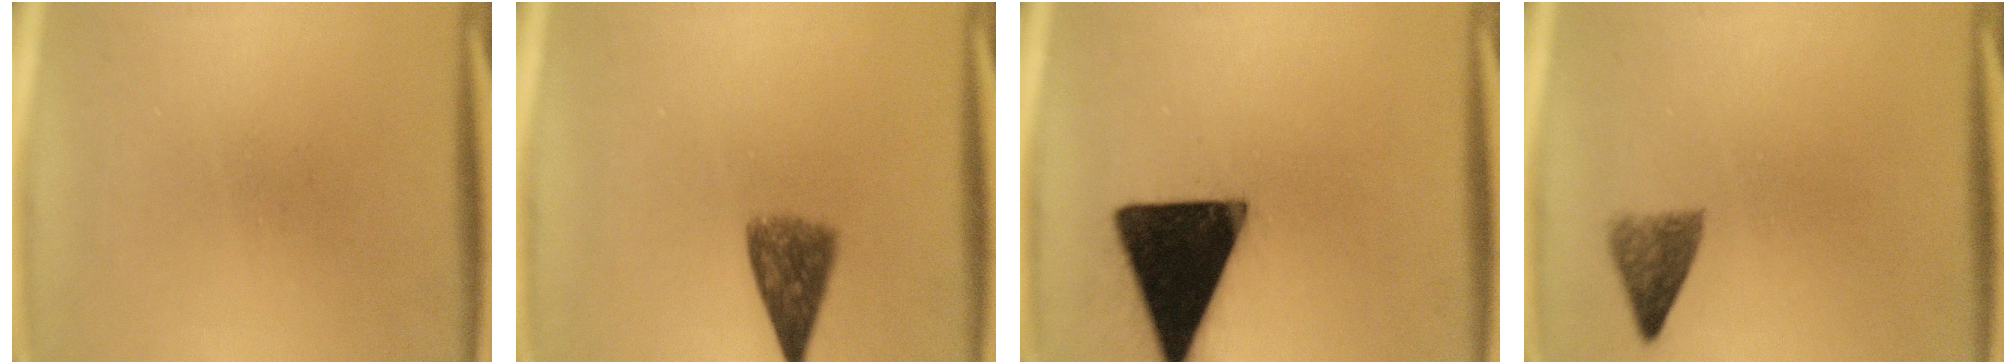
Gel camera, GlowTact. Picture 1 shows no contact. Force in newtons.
{"total": 5.9}
{"total": 19.7}
{"total": 3.5}